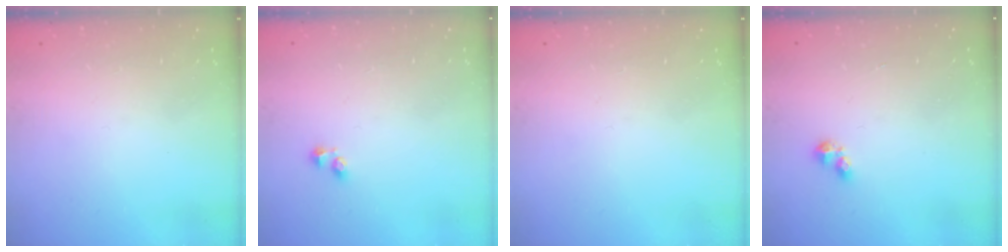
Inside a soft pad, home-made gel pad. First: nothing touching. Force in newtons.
{"total": 1.9, "press": 1.9, "slide": 0.5}
{"total": 0.0}
{"total": 2.8, "press": 2.8, "slide": 0.4}